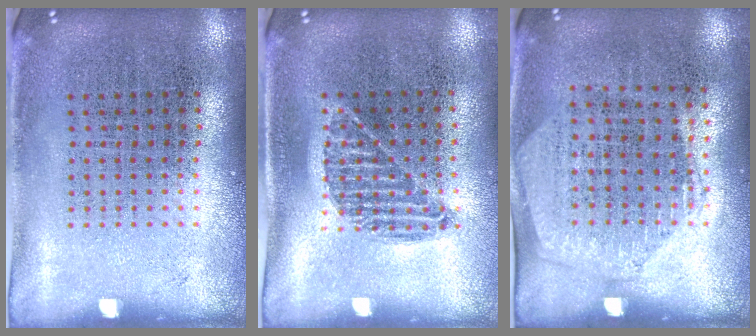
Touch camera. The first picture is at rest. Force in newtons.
{"total": 0.9, "press": 0.8, "slide": 0.5}
{"total": 1.4, "press": 1.2, "slide": 0.8}